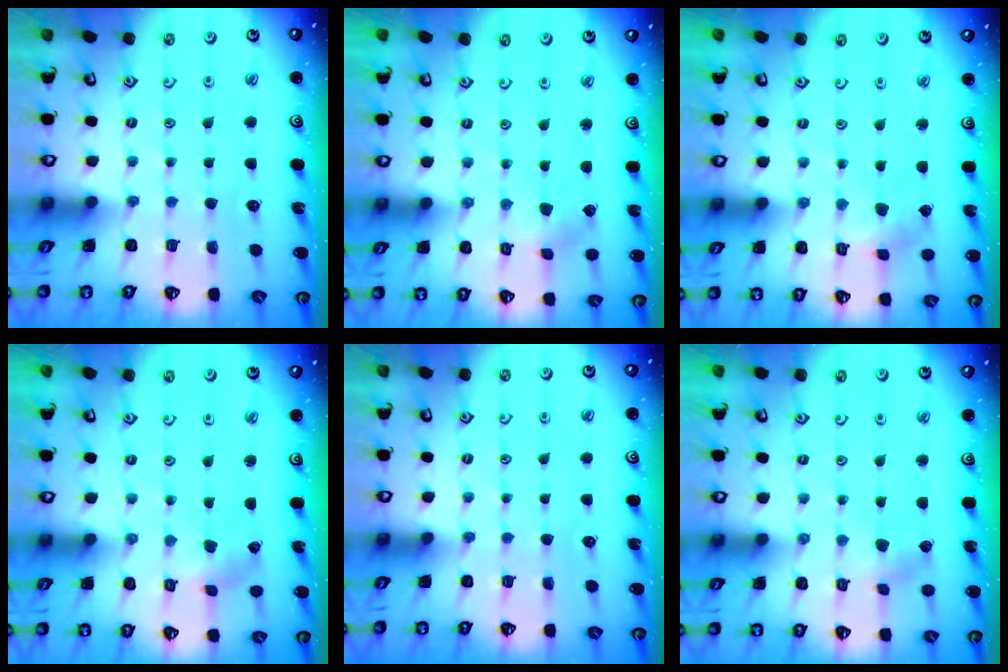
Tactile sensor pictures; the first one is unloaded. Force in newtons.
{"total": 1.8, "press": 1.8, "slide": 0.2}
{"total": 2.2, "press": 2.2, "slide": 0.2}
{"total": 1.2, "press": 1.2, "slide": 0.2}
{"total": 0.0}
{"total": 2.0, "press": 1.9, "slide": 0.6}